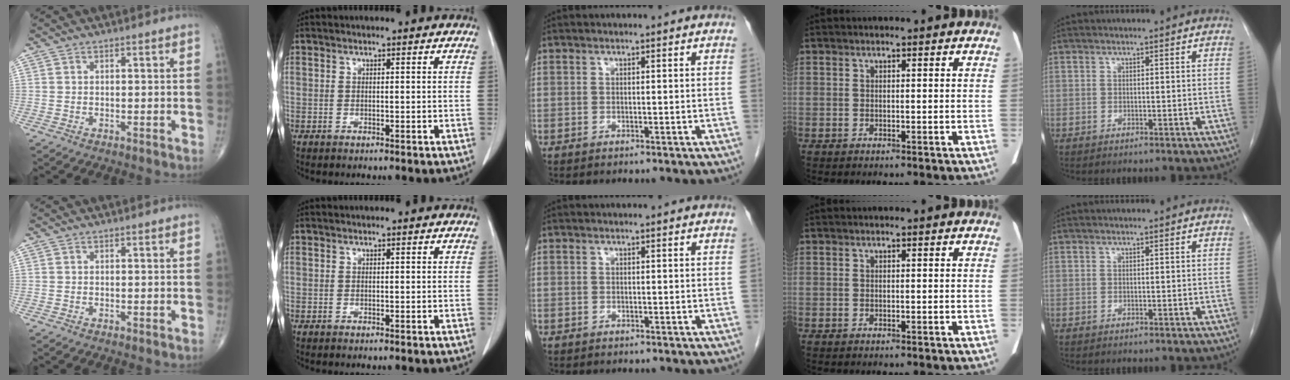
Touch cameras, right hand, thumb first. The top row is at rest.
{"middle": {"total": 0.7, "force": [-0.5, 0.4, 0.1], "torque": [-0.006, 0.002, -0.010]}}